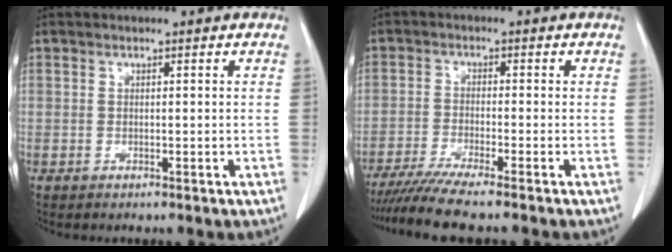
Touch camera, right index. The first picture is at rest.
{"total": 6.8, "force": [-5.8, -1.3, 3.3], "torque": [-0.049, -0.020, -0.100]}